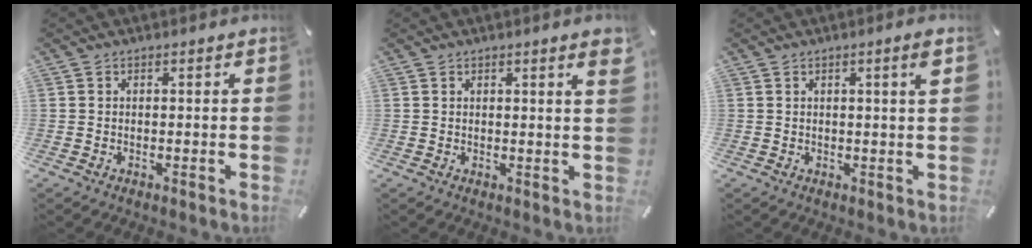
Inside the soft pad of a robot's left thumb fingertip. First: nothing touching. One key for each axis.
{"total": 2.7, "fx": 1.3, "fy": 0.2, "fz": 2.3, "tx": -0.038, "ty": -0.003, "tz": 0.021}
{"total": 3.1, "fx": 1.0, "fy": 0.1, "fz": 2.9, "tx": -0.048, "ty": -0.004, "tz": 0.013}